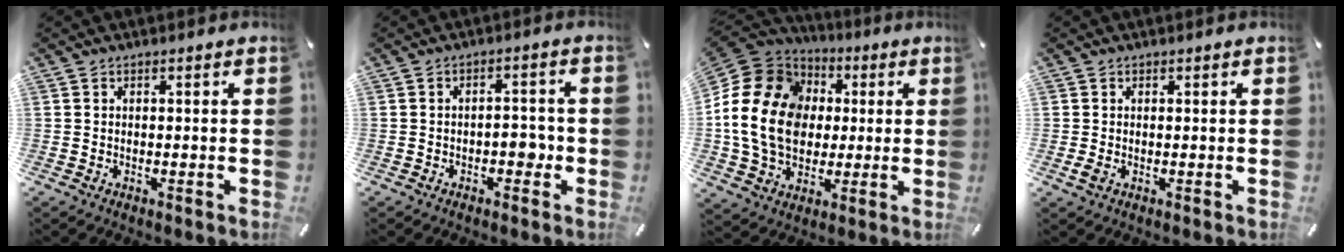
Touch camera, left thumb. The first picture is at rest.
{"total": 4.6, "force": [-1.6, 2.5, 3.5], "torque": [-0.057, 0.014, -0.028]}
{"total": 19.9, "force": [-0.5, 16.5, 11.1], "torque": [-0.232, 0.021, -0.009]}
{"total": 1.8, "force": [0.1, 1.7, 0.6], "torque": [-0.002, 0.000, 0.001]}